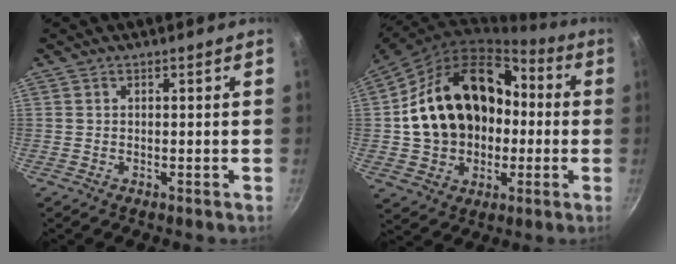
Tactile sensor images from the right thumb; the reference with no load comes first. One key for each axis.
{"total": 23.6, "fx": 0.7, "fy": 18.1, "fz": 15.2, "tx": -0.247, "ty": 0.063, "tz": 0.023}